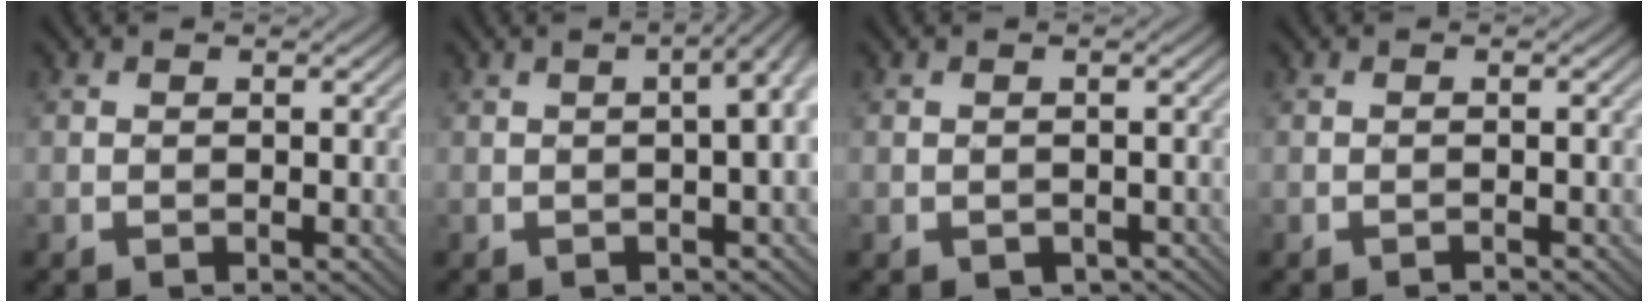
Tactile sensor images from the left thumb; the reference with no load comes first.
{"total": 6.4, "force": [0.1, 1.9, 6.1], "torque": [-0.066, 0.018, -0.006]}
{"total": 0.9, "force": [-0.5, 0.7, 0.1], "torque": [-0.008, -0.008, -0.006]}
{"total": 0.5, "force": [-0.5, -0.2, -0.1], "torque": [0.001, 0.006, -0.008]}